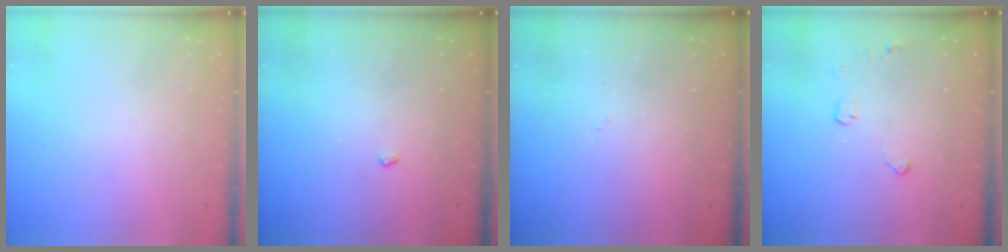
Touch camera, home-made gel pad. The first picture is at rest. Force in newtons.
{"total": 2.4, "press": 2.3, "slide": 0.4}
{"total": 2.7, "press": 2.7, "slide": 0.4}
{"total": 3.6, "press": 3.6, "slide": 0.4}